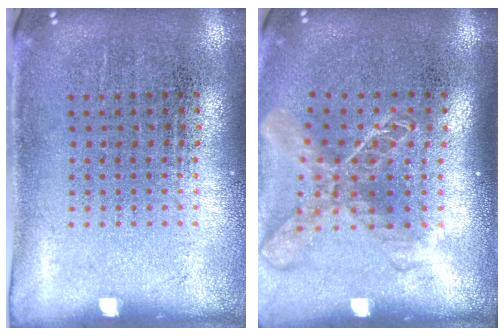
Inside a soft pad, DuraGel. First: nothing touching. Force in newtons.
{"total": 1.9, "press": 1.5, "slide": 1.2}